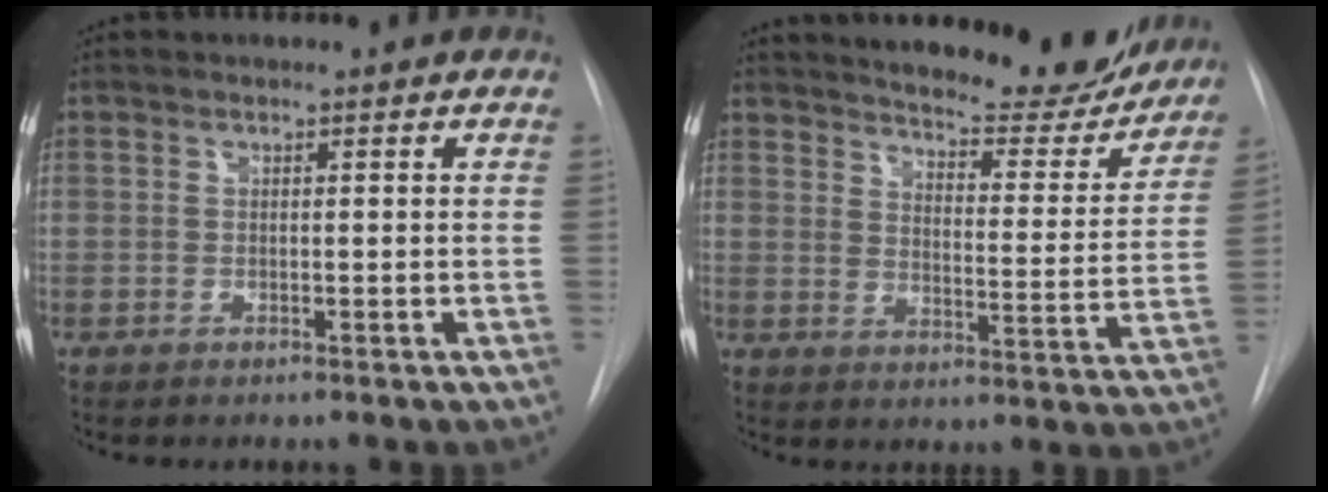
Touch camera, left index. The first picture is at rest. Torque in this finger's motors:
{"motor_torque": [0.07, -0.59, 0.55, 0.08]}